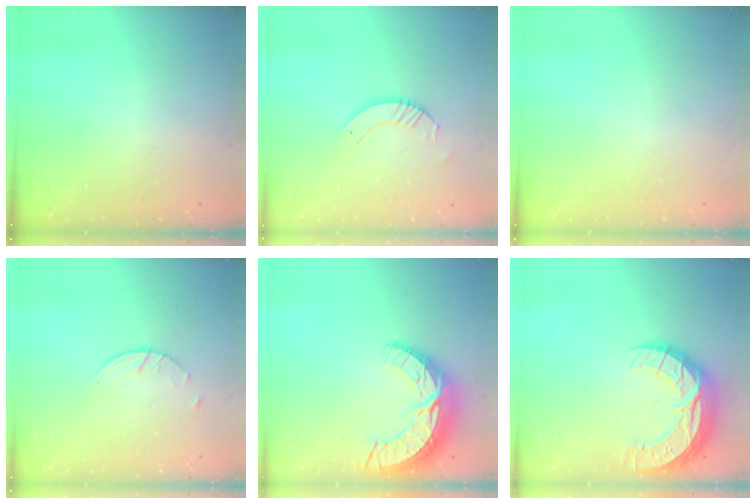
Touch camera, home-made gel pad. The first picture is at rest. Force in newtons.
{"total": 5.7, "press": 5.7, "slide": 0.3}
{"total": 0.0}
{"total": 2.0, "press": 2.0, "slide": 0.3}
{"total": 15.2, "press": 15.2, "slide": 1.0}
{"total": 15.3, "press": 15.3, "slide": 1.1}